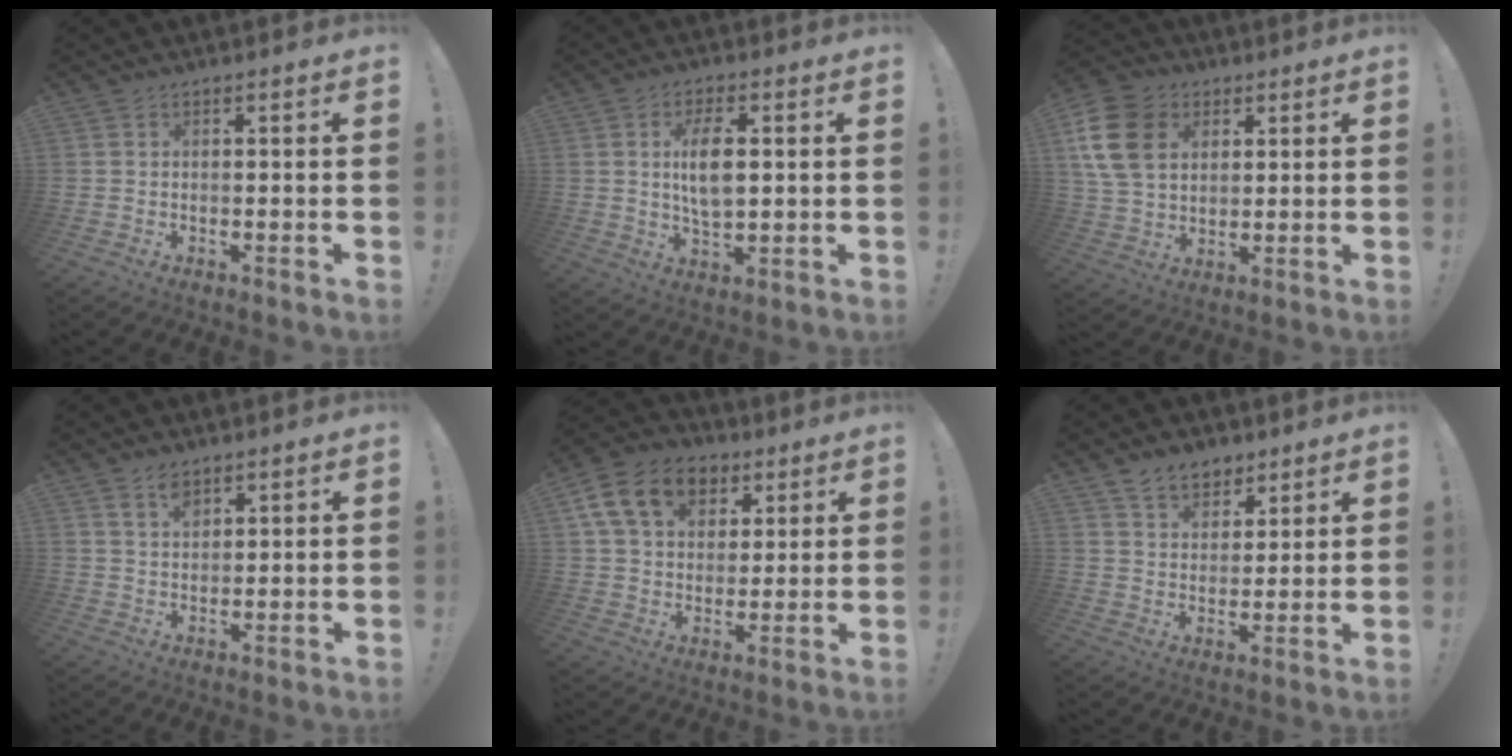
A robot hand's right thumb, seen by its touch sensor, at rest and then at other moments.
{"total": 9.2, "force": [1.5, 4.6, 7.8], "torque": [-0.135, -0.002, 0.021]}
{"total": 15.6, "force": [5.2, 11.9, 8.6], "torque": [-0.160, -0.014, 0.104]}
{"total": 4.5, "force": [3.1, 2.5, 2.1], "torque": [-0.024, -0.019, 0.054]}
{"total": 16.7, "force": [7.2, 12.0, 9.1], "torque": [-0.137, -0.022, 0.137]}
{"total": 8.2, "force": [6.0, 5.3, 1.9], "torque": [-0.030, -0.039, 0.117]}